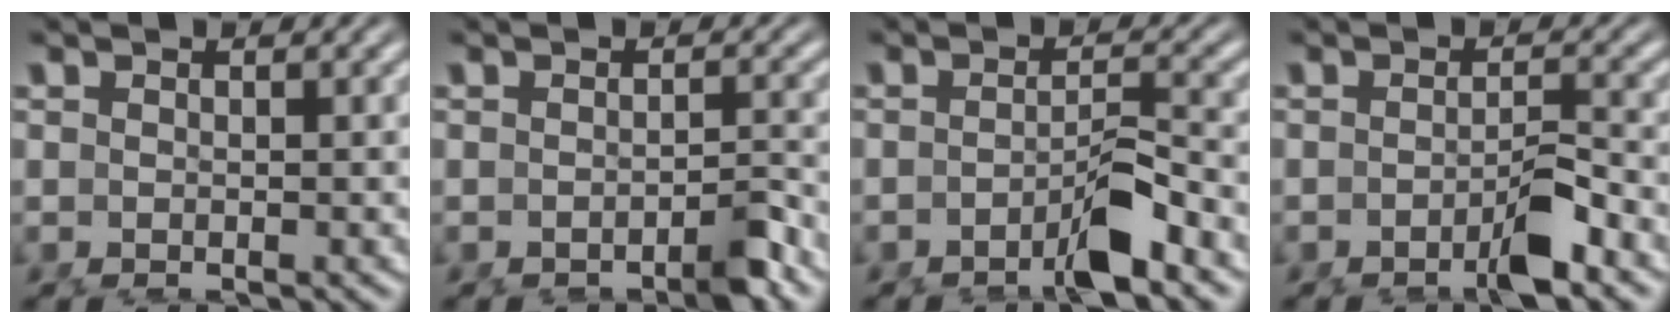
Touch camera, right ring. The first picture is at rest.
{"total": 1.9, "force": [-1.6, -0.4, 1.0], "torque": [-0.009, -0.002, -0.028]}
{"total": 3.0, "force": [-2.0, -0.5, 2.2], "torque": [-0.017, -0.002, -0.037]}
{"total": 2.7, "force": [-1.7, -0.5, 1.9], "torque": [-0.015, 0.001, -0.034]}